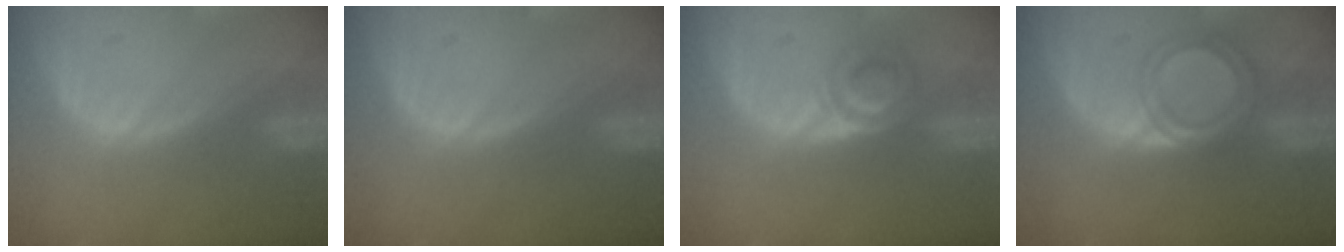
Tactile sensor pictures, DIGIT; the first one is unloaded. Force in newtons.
{"total": 0.0}
{"total": 3.8, "press": 3.6, "slide": 0.9}
{"total": 6.0, "press": 5.2, "slide": 3.0}